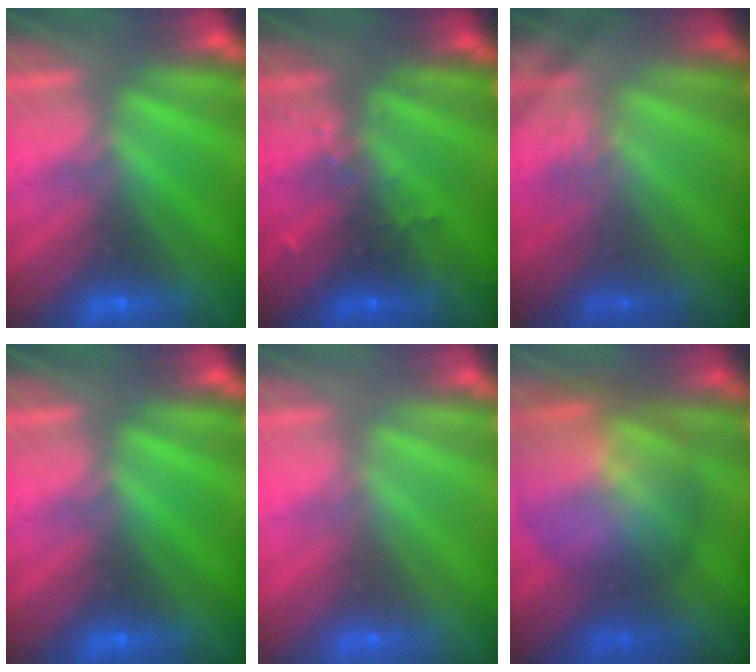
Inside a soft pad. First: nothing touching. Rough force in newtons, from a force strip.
{"total": 3.0}
{"total": 2.2}
{"total": 0.0}
{"total": 3.0}
{"total": 6.8}